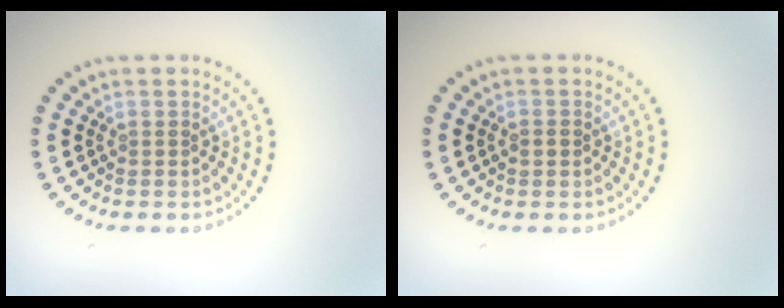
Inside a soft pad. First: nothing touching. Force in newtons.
{"total": 1.1, "press": 1.1, "slide": 0.1}